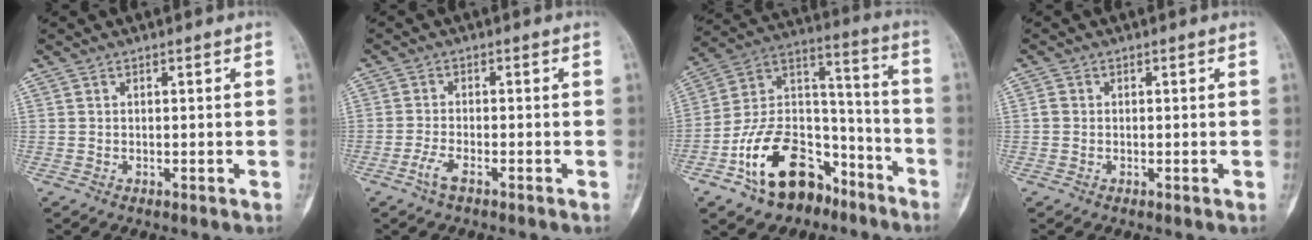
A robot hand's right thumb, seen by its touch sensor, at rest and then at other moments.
{"total": 2.9, "force": [-1.8, 0.7, 2.1], "torque": [-0.050, 0.010, -0.038]}
{"total": 21.0, "force": [-12.0, 12.8, 11.6], "torque": [-0.164, 0.101, -0.200]}
{"total": 1.1, "force": [-0.1, 0.9, 0.5], "torque": [-0.007, 0.002, -0.003]}